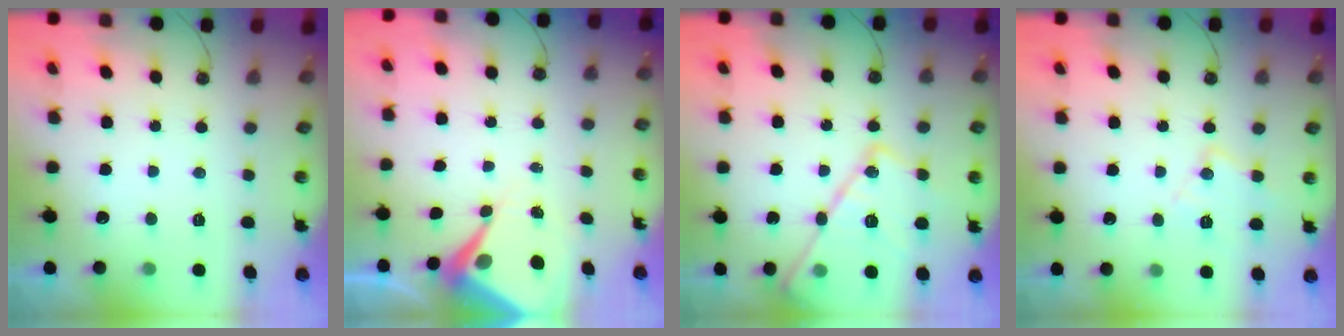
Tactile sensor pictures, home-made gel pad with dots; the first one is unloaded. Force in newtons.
{"total": 7.0, "press": 6.9, "slide": 0.8}
{"total": 17.5, "press": 17.4, "slide": 1.6}
{"total": 9.6, "press": 9.5, "slide": 0.6}